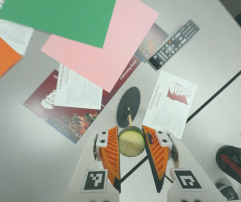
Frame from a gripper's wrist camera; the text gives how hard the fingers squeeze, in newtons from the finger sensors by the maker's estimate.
{"total": 10.0, "left": 10.2, "right": 9.8}